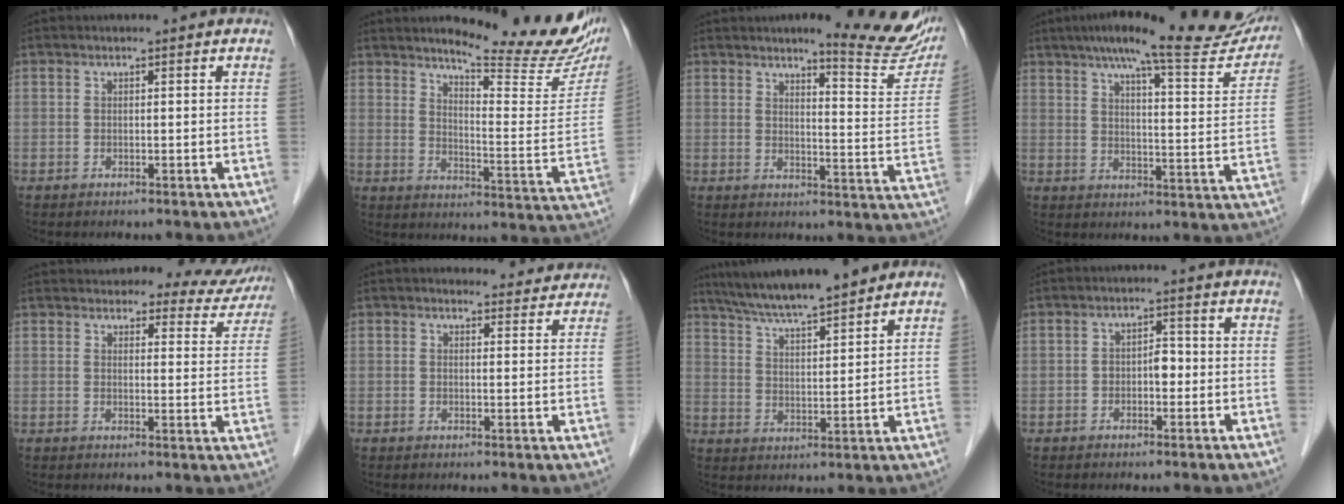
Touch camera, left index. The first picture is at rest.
{"total": 19.5, "force": [17.0, 2.6, 9.2], "torque": [-0.120, -0.070, 0.209]}
{"total": 13.1, "force": [11.3, 1.5, 6.3], "torque": [-0.068, -0.043, 0.124]}
{"total": 22.4, "force": [19.1, 2.9, 11.4], "torque": [-0.158, -0.012, 0.237]}
{"total": 15.1, "force": [14.1, 4.4, 3.1], "torque": [-0.010, -0.009, 0.147]}
{"total": 6.2, "force": [5.9, 1.7, 0.3], "torque": [0.012, 0.001, 0.052]}
{"total": 12.9, "force": [11.2, 0.7, 6.5], "torque": [-0.112, 0.019, 0.185]}
{"total": 2.6, "force": [-0.6, 1.4, 2.1], "torque": [-0.028, 0.009, -0.010]}